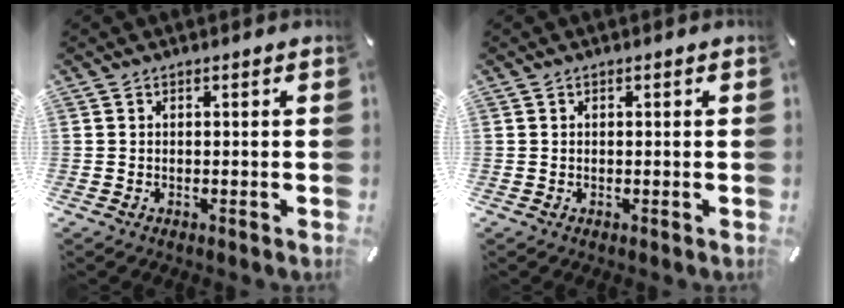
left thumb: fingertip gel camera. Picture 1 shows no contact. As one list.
[{"total": 0.0}]